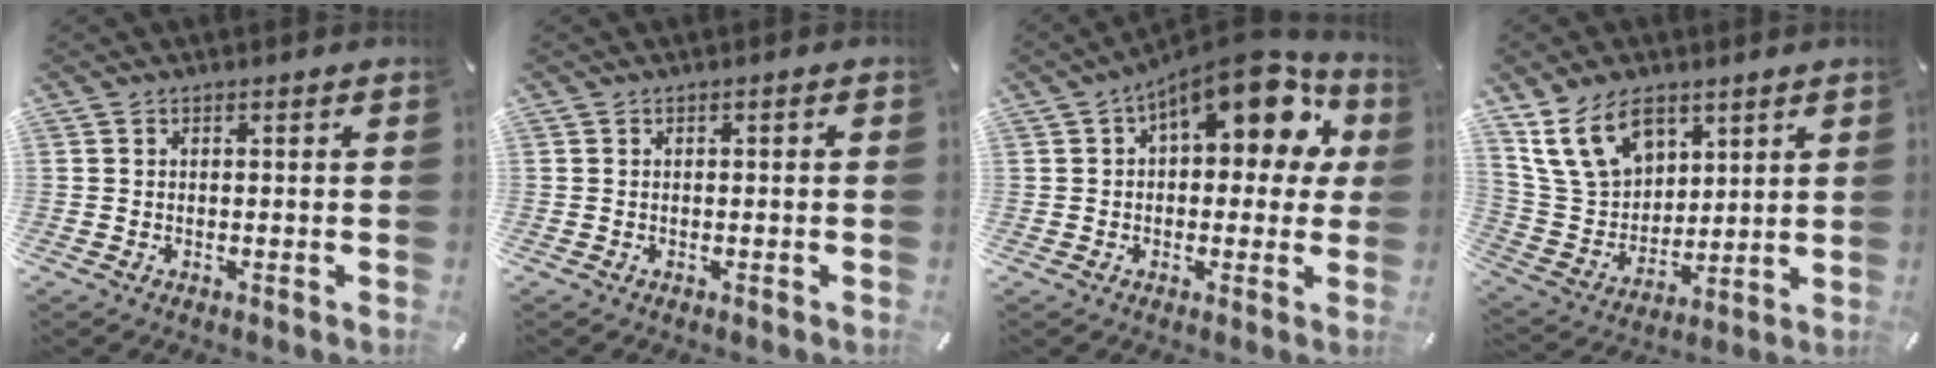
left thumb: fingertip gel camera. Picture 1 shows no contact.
{"total": 0.6, "force": [-0.2, 0.3, 0.5], "torque": [-0.009, 0.001, -0.004]}
{"total": 15.0, "force": [7.0, 7.3, 11.0], "torque": [-0.148, -0.040, 0.116]}
{"total": 14.4, "force": [8.3, 9.8, 6.5], "torque": [-0.151, -0.026, 0.161]}